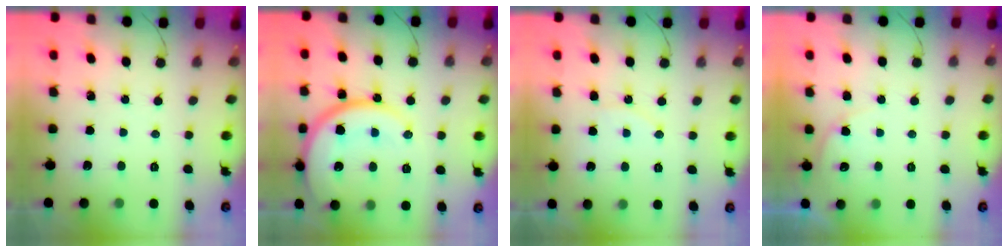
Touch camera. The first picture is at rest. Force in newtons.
{"total": 18.3, "press": 18.2, "slide": 1.6}
{"total": 7.9, "press": 7.8, "slide": 0.7}
{"total": 3.9, "press": 3.9, "slide": 0.5}